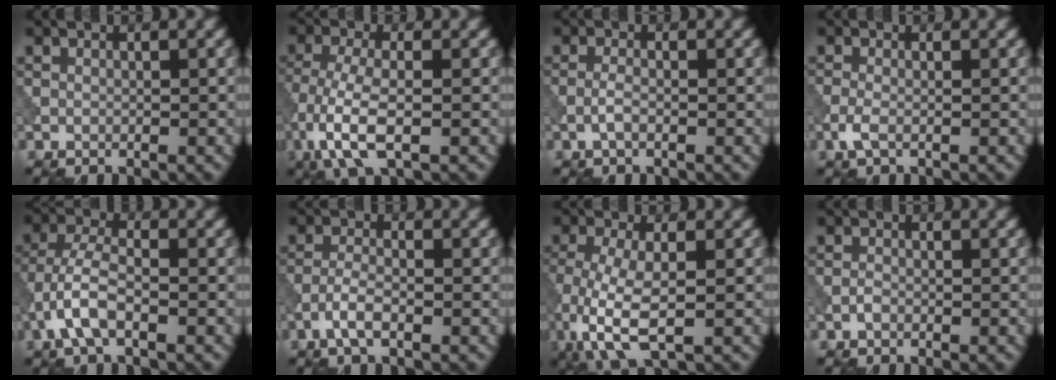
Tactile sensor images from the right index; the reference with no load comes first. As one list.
[{"total": 6.1, "force": [-2.6, 2.1, 5.1], "torque": [-0.114, -0.006, -0.059]}, {"total": 1.3, "force": [-0.5, 0.4, 1.1], "torque": [-0.026, 0.004, -0.013]}, {"total": 1.6, "force": [-0.7, 0.5, 1.3], "torque": [-0.036, 0.000, -0.019]}, {"total": 4.3, "force": [-1.9, 1.7, 3.5], "torque": [-0.076, 0.008, -0.046]}, {"total": 2.4, "force": [-1.3, 0.7, 1.9], "torque": [-0.042, 0.005, -0.031]}, {"total": 6.3, "force": [-1.9, 2.3, 5.5], "torque": [-0.130, -0.012, -0.036]}, {"total": 0.5, "force": [-0.3, 0.3, 0.3], "torque": [-0.009, 0.001, -0.008]}]